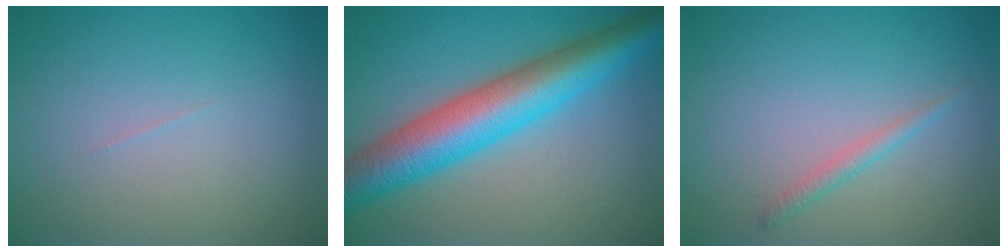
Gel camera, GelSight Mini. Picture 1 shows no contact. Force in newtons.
{"total": 9.1, "press": 9.1, "slide": 0.1}
{"total": 1.2, "press": 1.2, "slide": 0.0}